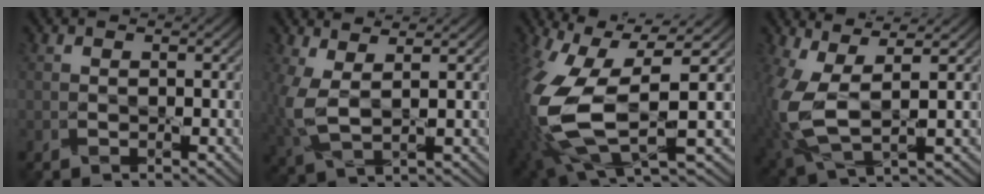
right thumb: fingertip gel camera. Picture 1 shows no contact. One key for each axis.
{"total": 5.9, "fx": 1.2, "fy": 2.6, "fz": 5.1, "tx": -0.140, "ty": -0.001, "tz": 0.022}
{"total": 15.4, "fx": -1.5, "fy": 7.0, "fz": 13.6, "tx": -0.331, "ty": -0.043, "tz": -0.006}
{"total": 9.6, "fx": 0.2, "fy": 4.5, "fz": 8.5, "tx": -0.220, "ty": -0.010, "tz": 0.008}